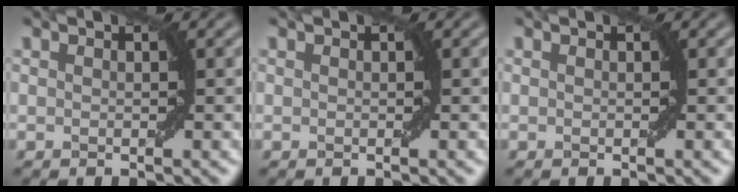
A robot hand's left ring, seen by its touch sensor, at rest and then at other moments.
{"total": 0.0}
{"total": 0.0}